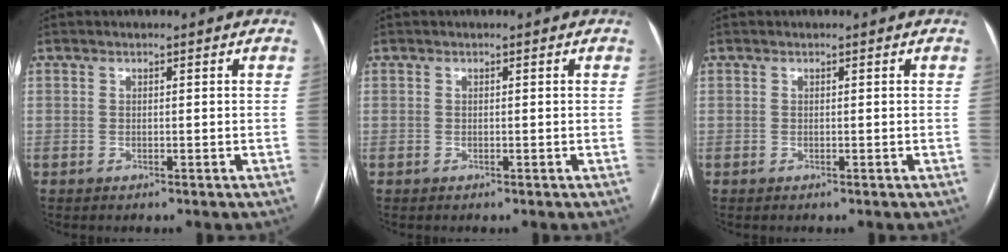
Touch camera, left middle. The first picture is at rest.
{"total": 0.0}
{"total": 0.0}